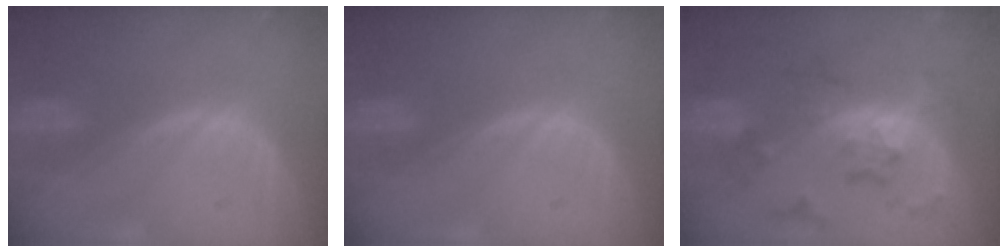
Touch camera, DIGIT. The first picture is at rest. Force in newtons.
{"total": 0.0}
{"total": 7.6, "press": 7.6, "slide": 0.4}